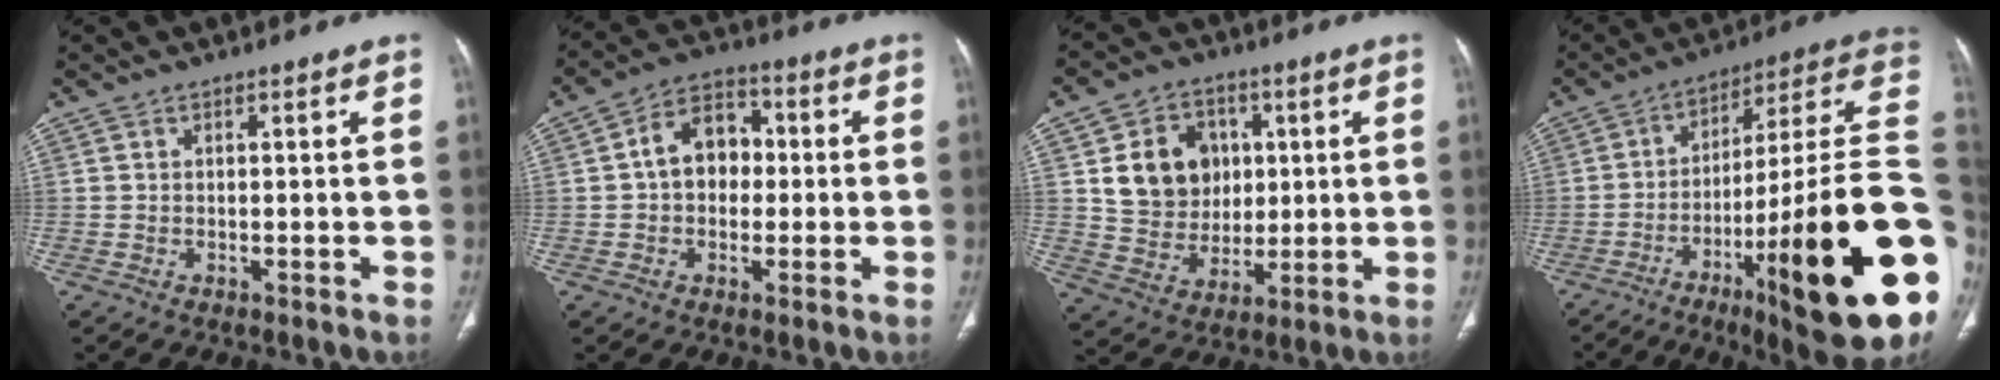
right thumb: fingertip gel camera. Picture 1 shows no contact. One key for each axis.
{"total": 9.3, "fx": 0.4, "fy": 7.0, "fz": 6.1, "tx": -0.066, "ty": 0.024, "tz": -0.004}
{"total": 13.7, "fx": 3.3, "fy": 11.5, "fz": 6.6, "tx": -0.068, "ty": -0.006, "tz": 0.067}
{"total": 32.1, "fx": -9.0, "fy": 5.8, "fz": 30.3, "tx": -0.370, "ty": 0.031, "tz": -0.137}